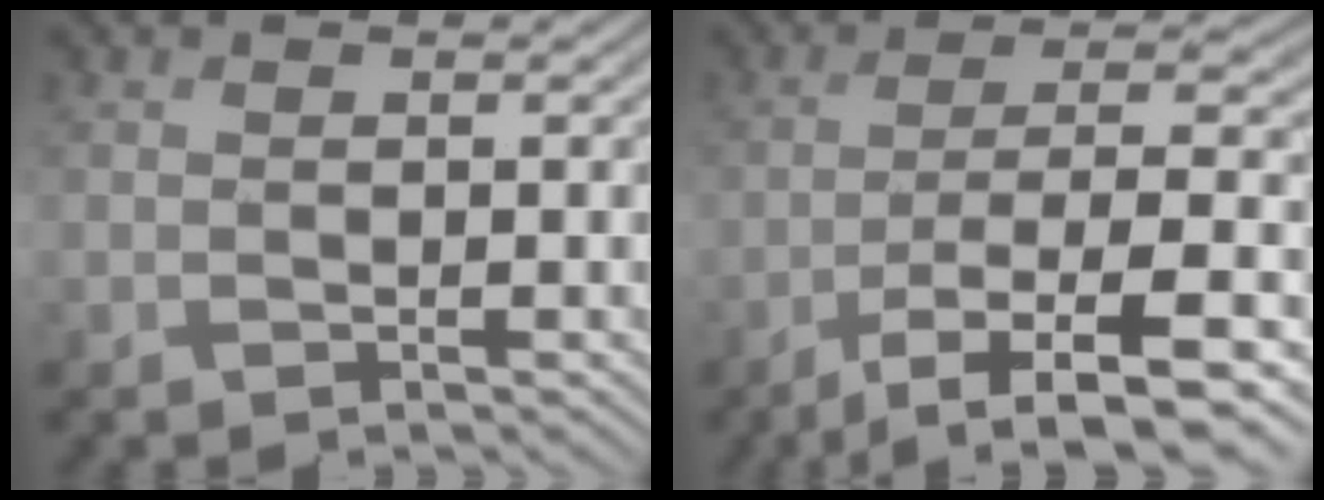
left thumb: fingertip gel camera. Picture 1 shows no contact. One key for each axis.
{"total": 11.5, "fx": -5.7, "fy": 3.0, "fz": 9.5, "tx": -0.174, "ty": -0.009, "tz": -0.089}